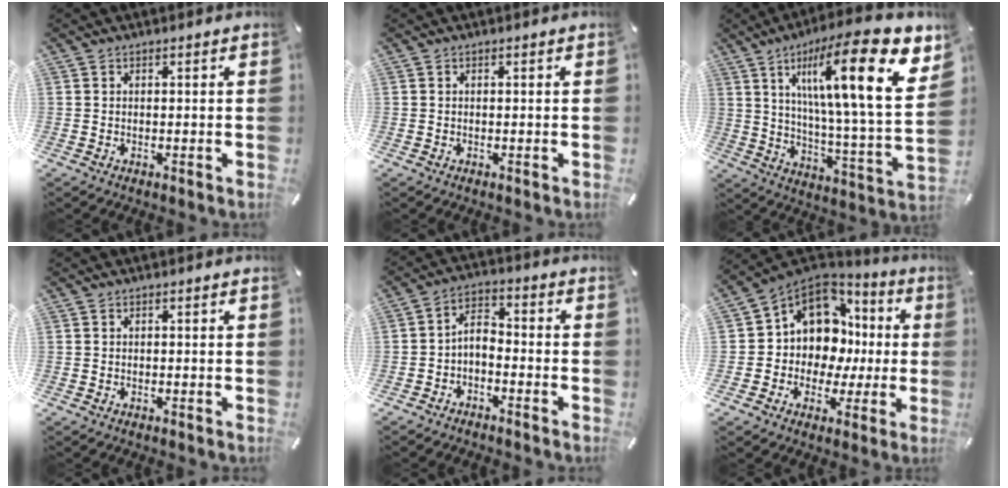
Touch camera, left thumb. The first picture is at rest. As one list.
[{"total": 0.0}, {"total": 23.2, "force": [11.6, 5.2, 19.4], "torque": [-0.296, -0.073, 0.172]}, {"total": 0.0}, {"total": 4.3, "force": [-2.5, 2.5, 2.5], "torque": [-0.057, 0.008, -0.055]}, {"total": 11.7, "force": [2.5, 10.5, 4.7], "torque": [-0.101, -0.034, 0.056]}]